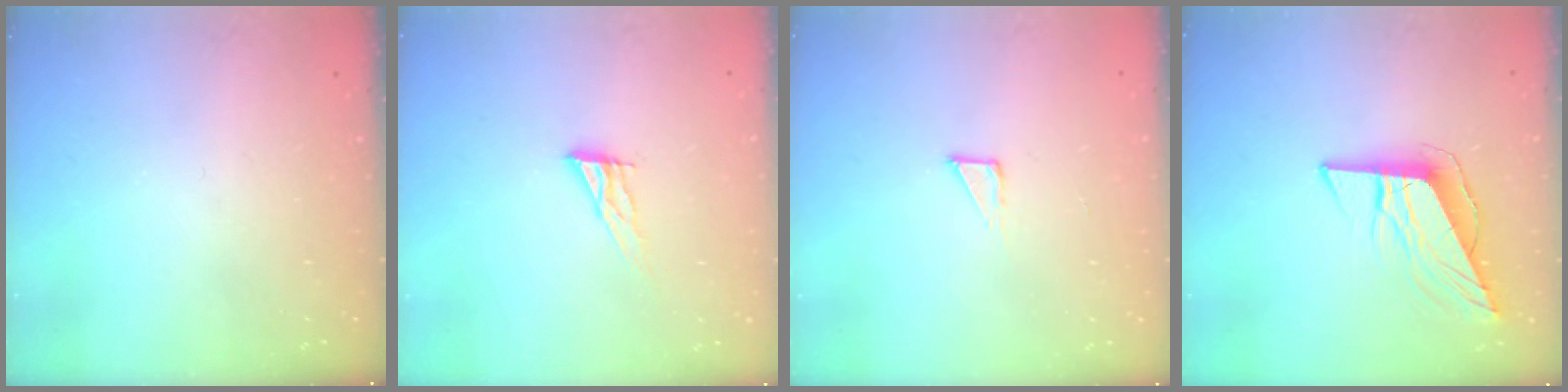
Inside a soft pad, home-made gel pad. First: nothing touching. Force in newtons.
{"total": 7.5, "press": 7.5, "slide": 0.3}
{"total": 2.1, "press": 2.1, "slide": 0.1}
{"total": 9.3, "press": 9.2, "slide": 1.6}